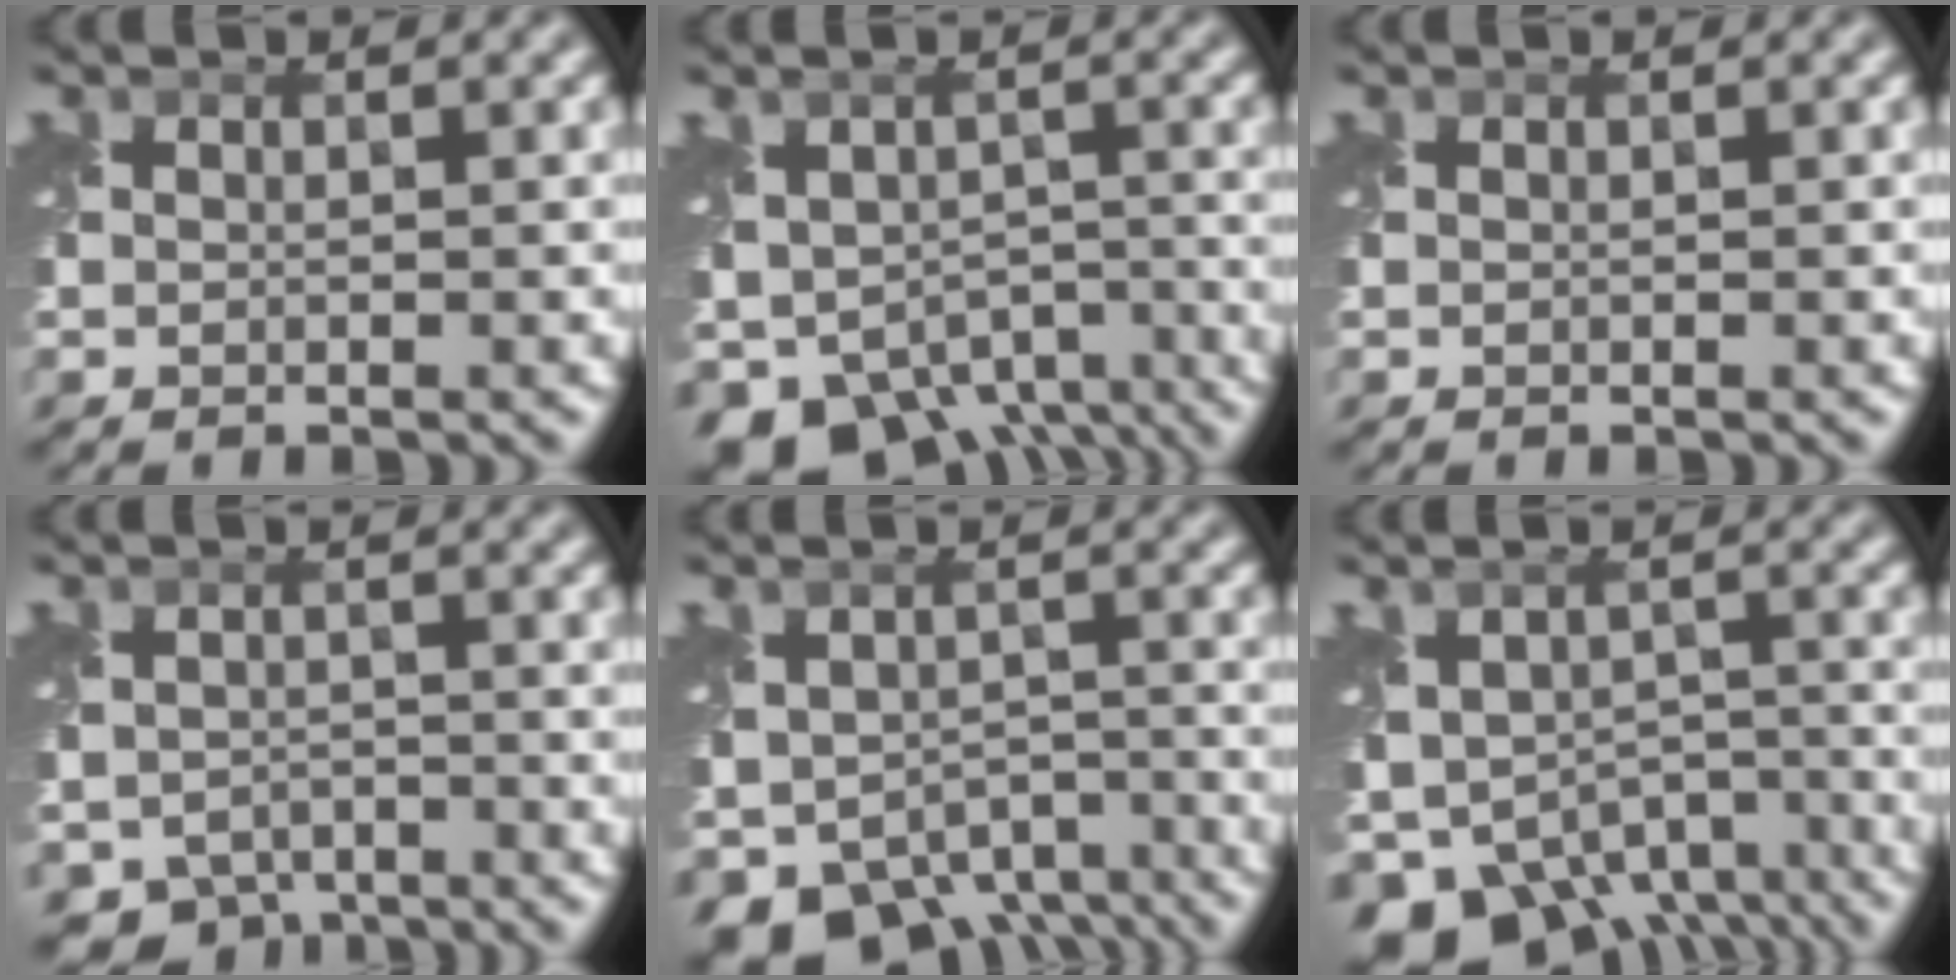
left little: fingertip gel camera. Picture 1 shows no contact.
{"total": 10.2, "force": [-6.1, 6.5, 4.9], "torque": [-0.097, -0.028, -0.087]}
{"total": 0.0}
{"total": 4.5, "force": [-3.3, 2.8, 1.2], "torque": [-0.015, -0.019, -0.057]}
{"total": 9.3, "force": [-5.8, 5.8, 4.3], "torque": [-0.082, -0.025, -0.086]}
{"total": 10.8, "force": [-7.1, 6.5, 4.9], "torque": [-0.094, -0.025, -0.103]}